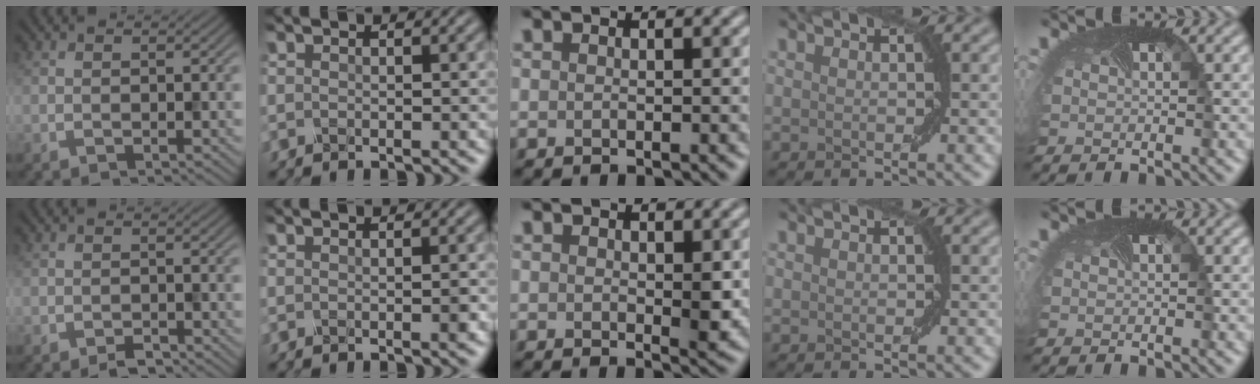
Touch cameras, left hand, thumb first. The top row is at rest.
{"thumb": {"total": 1.2, "force": [-1.1, 0.3, 0.3], "torque": [-0.004, 0.003, -0.019]}, "index": {"total": 1.0, "force": [-0.5, 0.2, 0.9], "torque": [-0.009, 0.002, -0.001]}, "middle": {"total": 1.3, "force": [0.3, 0.1, 1.2], "torque": [-0.020, -0.006, 0.007]}}